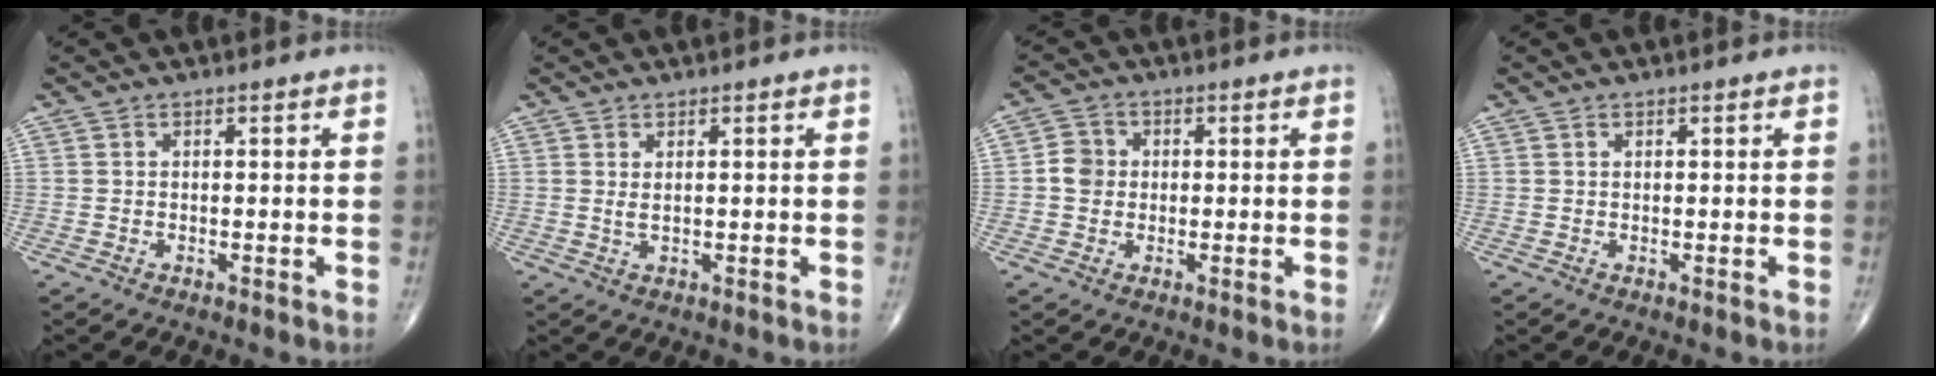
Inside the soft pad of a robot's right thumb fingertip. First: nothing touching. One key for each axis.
{"total": 1.4, "fx": 0.4, "fy": 0.4, "fz": 1.2, "tx": -0.026, "ty": -0.002, "tz": 0.012}
{"total": 3.9, "fx": -0.1, "fy": 3.5, "fz": 1.7, "tx": -0.016, "ty": 0.007, "tz": -0.008}
{"total": 0.0}